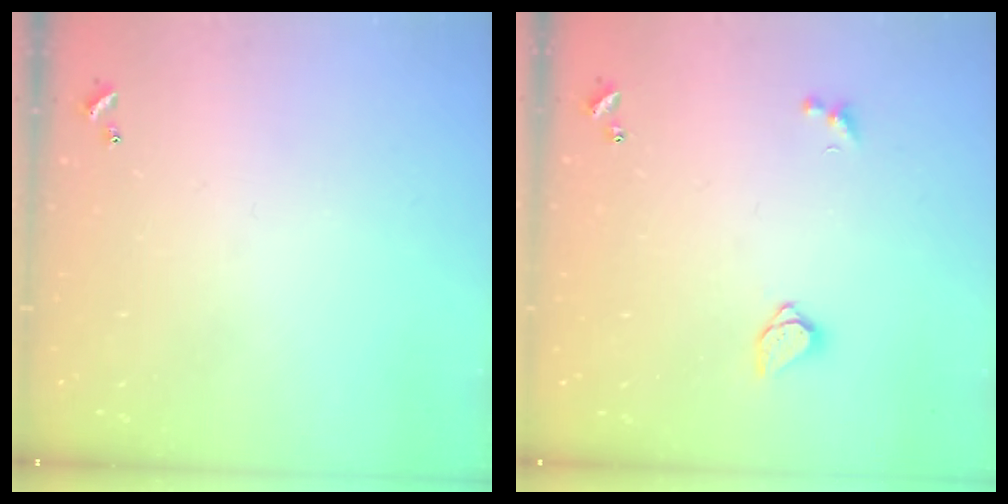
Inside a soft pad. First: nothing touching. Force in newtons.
{"total": 1.5, "press": 1.5, "slide": 0.3}